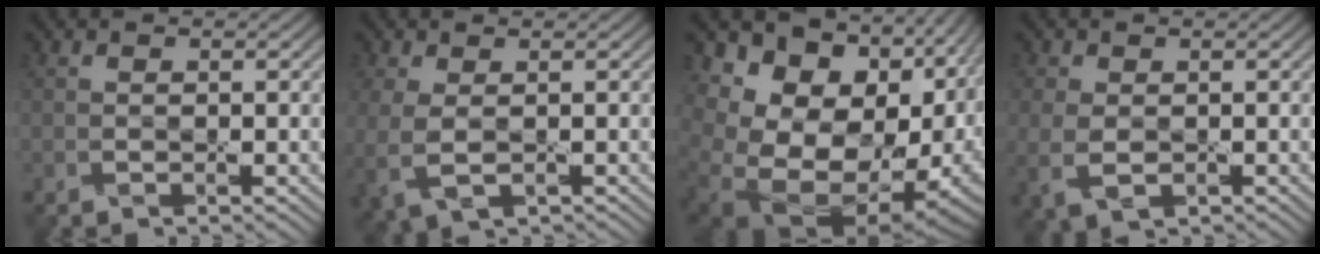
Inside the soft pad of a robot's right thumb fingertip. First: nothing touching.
{"total": 4.4, "force": [-0.5, 2.5, 3.6], "torque": [-0.105, -0.009, -0.007]}
{"total": 19.8, "force": [0.1, 15.1, 12.8], "torque": [-0.215, -0.022, 0.049]}
{"total": 4.5, "force": [-0.9, 2.9, 3.3], "torque": [-0.097, -0.009, -0.014]}